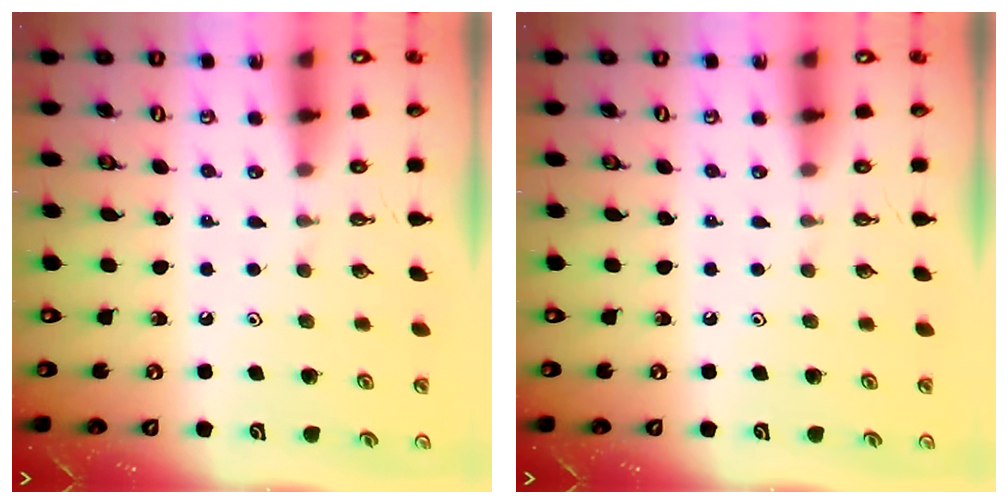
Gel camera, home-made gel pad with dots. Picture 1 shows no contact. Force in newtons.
{"total": 0.0}